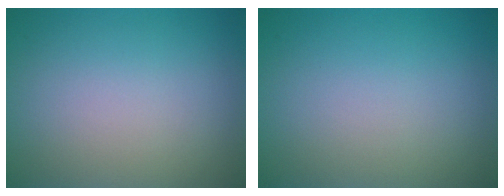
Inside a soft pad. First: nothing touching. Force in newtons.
{"total": 0.0}